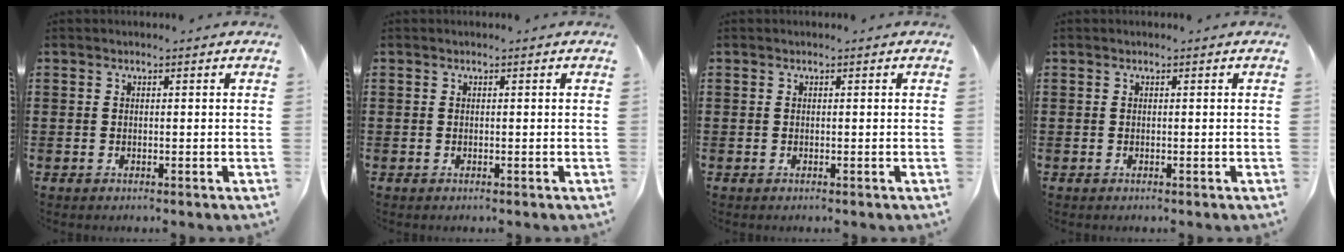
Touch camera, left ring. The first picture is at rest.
{"total": 0.0}
{"total": 0.0}
{"total": 0.0}